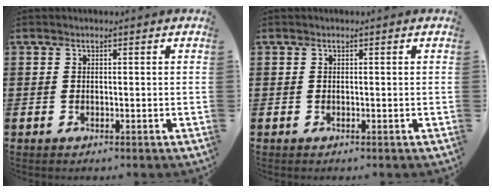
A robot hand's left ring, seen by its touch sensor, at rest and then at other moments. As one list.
[{"total": 0.0}]